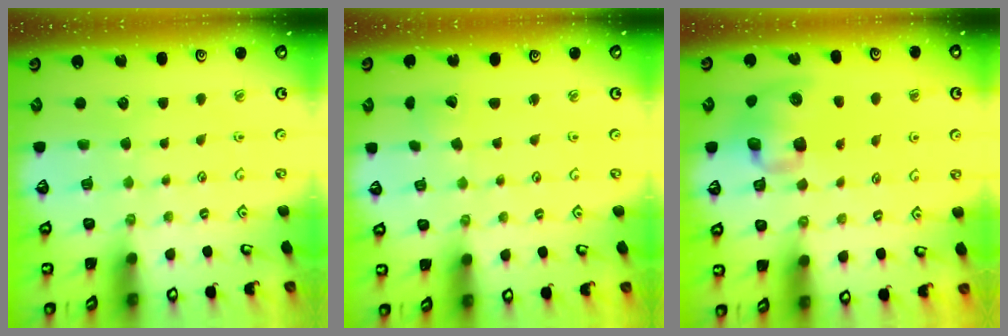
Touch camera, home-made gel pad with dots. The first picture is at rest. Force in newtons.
{"total": 2.6, "press": 2.6, "slide": 0.1}
{"total": 12.3, "press": 12.2, "slide": 1.7}